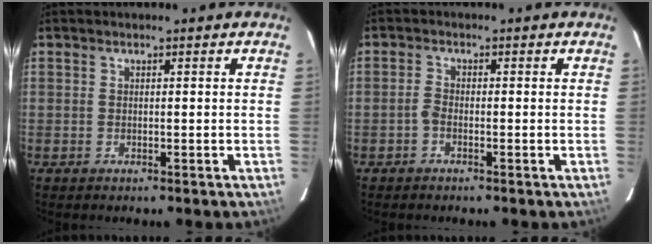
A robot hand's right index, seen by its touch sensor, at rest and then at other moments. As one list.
[{"total": 1.4, "force": [-0.9, 0.6, 0.9], "torque": [-0.020, 0.004, -0.021]}]